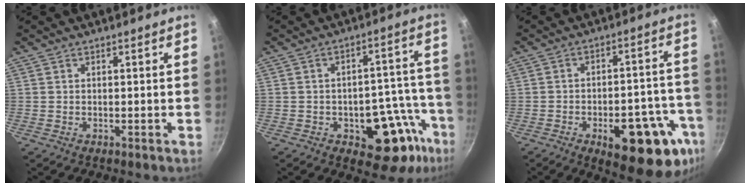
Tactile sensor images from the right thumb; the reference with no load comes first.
{"total": 14.6, "force": [-7.0, 7.3, 10.6], "torque": [-0.088, 0.063, -0.082]}
{"total": 19.3, "force": [-8.7, 7.3, 15.6], "torque": [-0.151, 0.047, -0.103]}